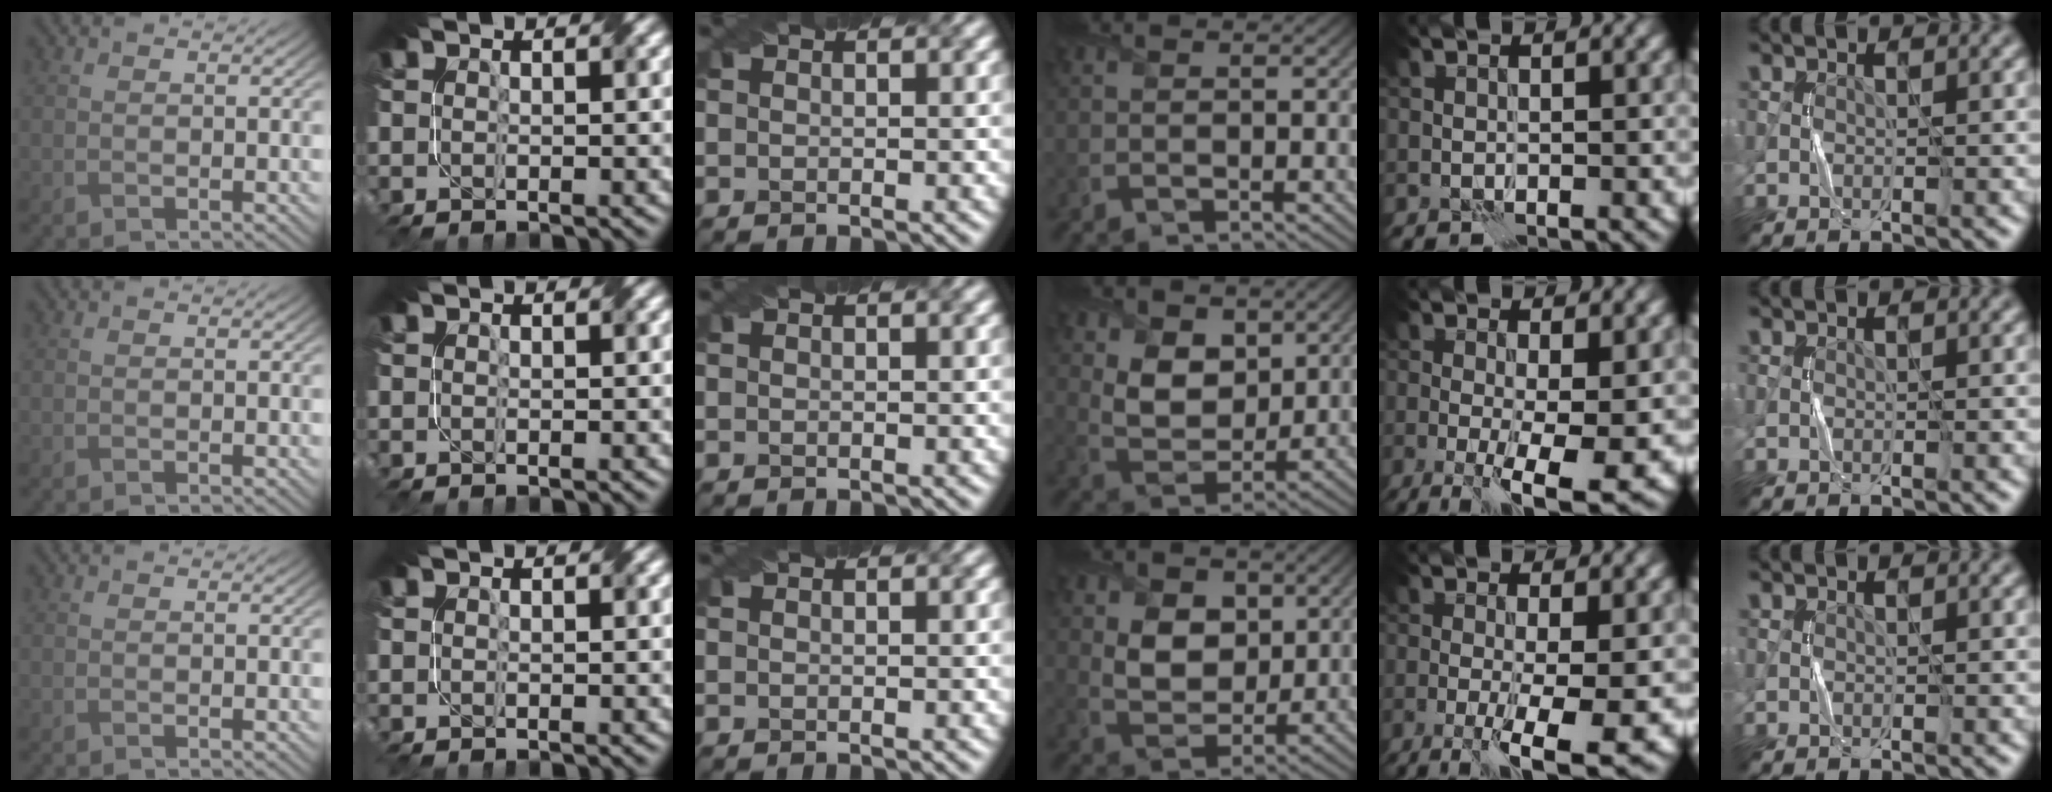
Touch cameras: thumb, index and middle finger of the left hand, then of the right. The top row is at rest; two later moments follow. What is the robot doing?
{"motion": "fold", "object": "napkin"}